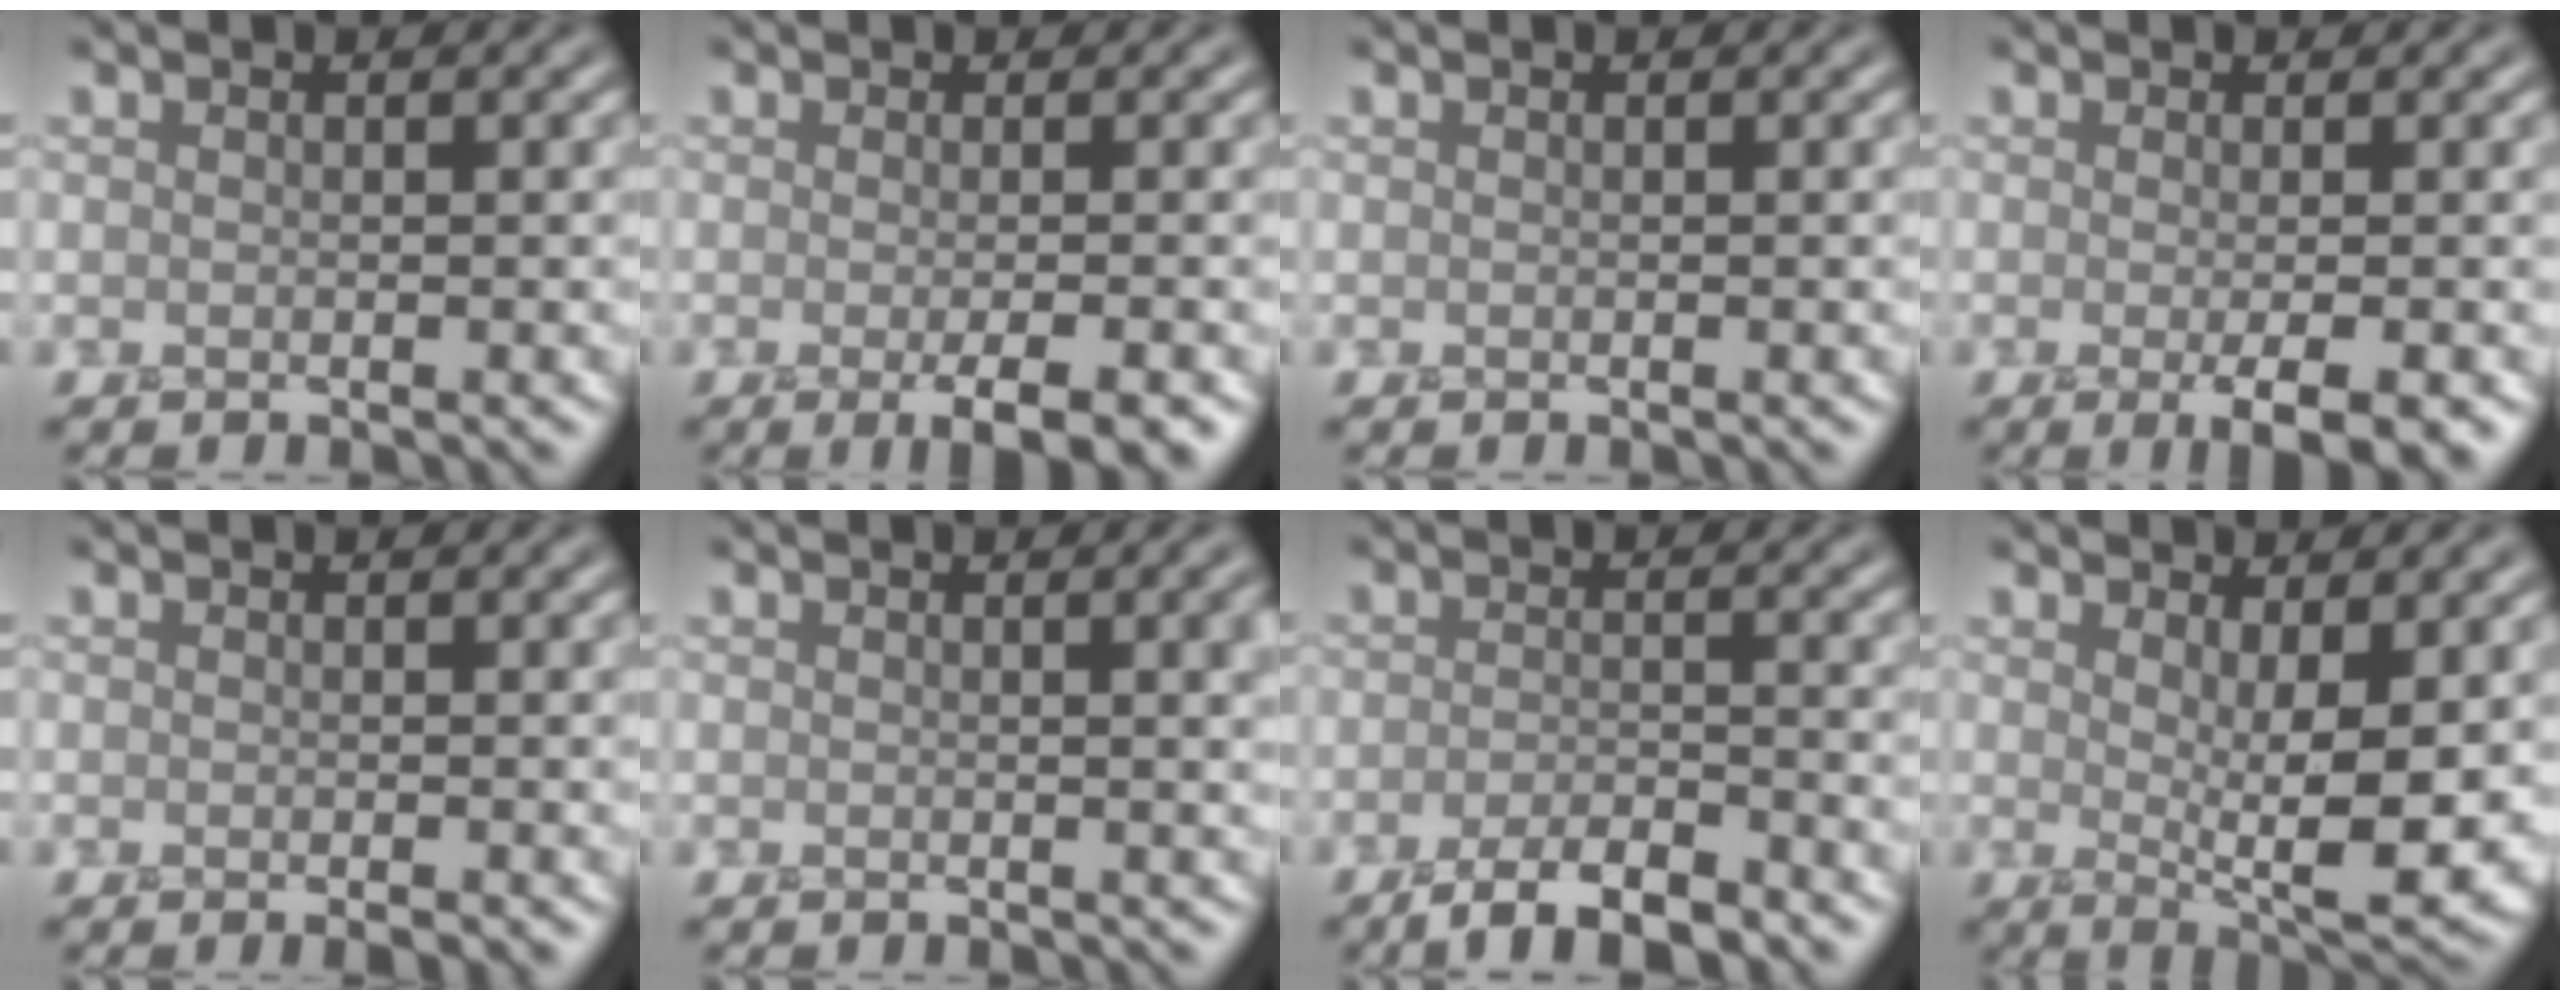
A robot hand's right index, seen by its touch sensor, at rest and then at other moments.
{"total": 3.3, "force": [-1.2, 0.7, 3.1], "torque": [-0.035, -0.003, -0.018]}
{"total": 0.0}
{"total": 3.0, "force": [-0.9, 0.6, 2.8], "torque": [-0.036, -0.003, -0.014]}
{"total": 0.7, "force": [0.1, 0.0, 0.7], "torque": [-0.008, -0.001, 0.001]}
{"total": 3.3, "force": [1.0, 1.2, 2.9], "torque": [-0.027, 0.005, 0.012]}
{"total": 3.8, "force": [-3.1, 0.8, 2.1], "torque": [-0.038, 0.001, -0.059]}
{"total": 5.8, "force": [0.9, 1.8, 5.5], "torque": [-0.093, -0.019, 0.023]}